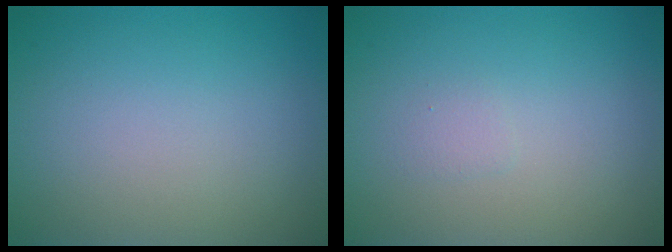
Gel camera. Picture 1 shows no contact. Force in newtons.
{"total": 0.6, "press": 0.6, "slide": 0.1}